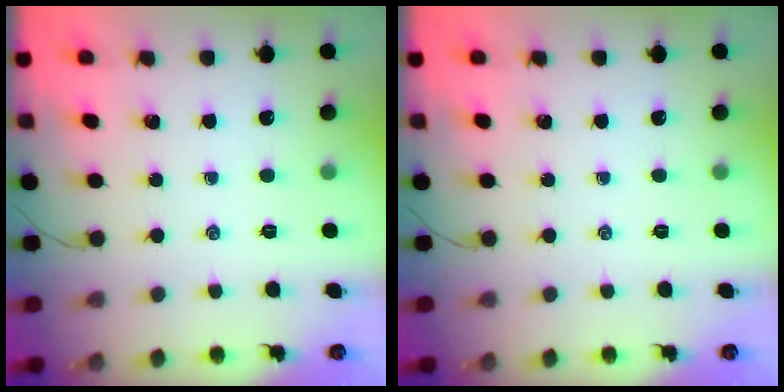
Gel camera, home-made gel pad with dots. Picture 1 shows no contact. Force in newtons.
{"total": 0.0}